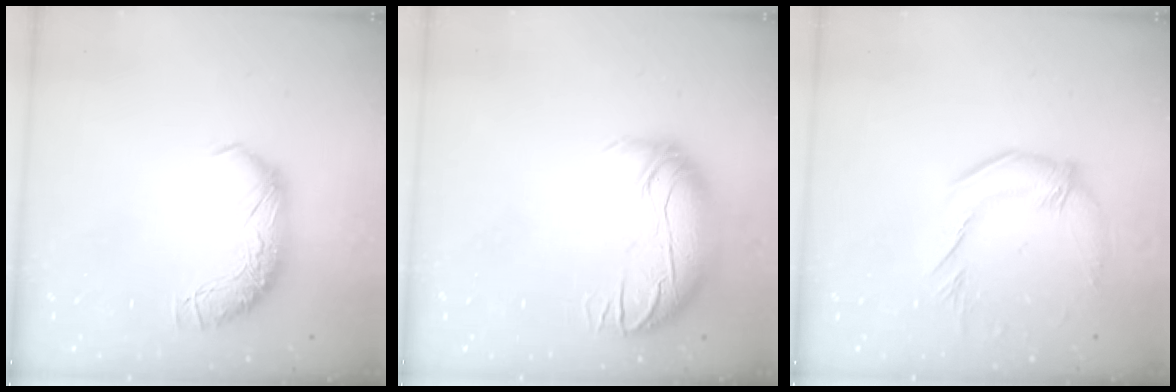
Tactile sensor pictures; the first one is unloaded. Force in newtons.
{"total": 2.7, "press": 0.5, "slide": 2.7}
{"total": 1.7, "press": 1.2, "slide": 1.2}